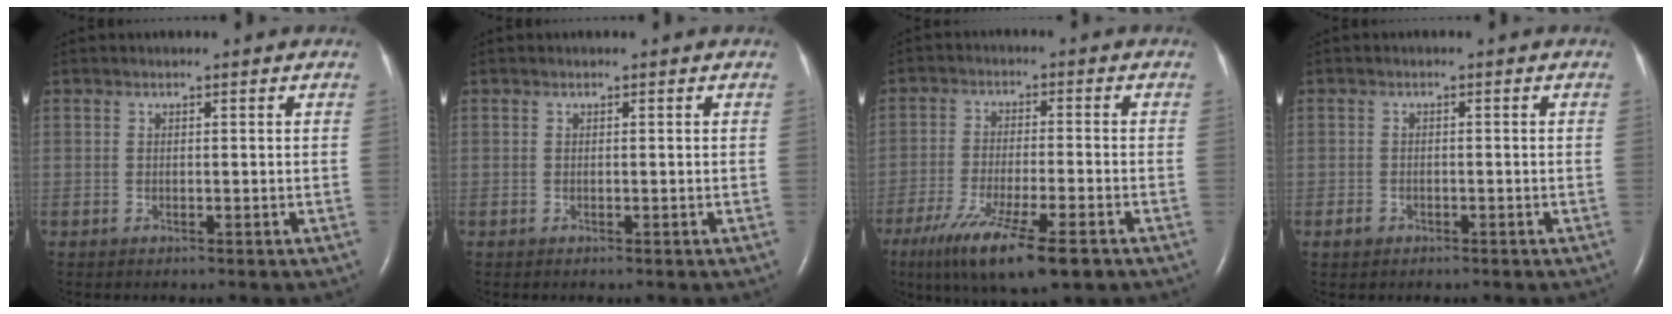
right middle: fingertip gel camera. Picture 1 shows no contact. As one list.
[{"total": 0.0}, {"total": 13.3, "force": [-8.2, 2.0, 10.3], "torque": [-0.181, -0.036, -0.133]}, {"total": 1.4, "force": [-0.9, 1.0, 0.5], "torque": [-0.013, 0.002, -0.013]}]